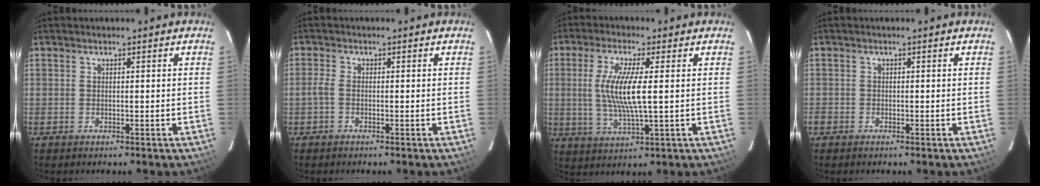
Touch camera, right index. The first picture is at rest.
{"total": 1.5, "force": [-0.8, 0.8, 1.1], "torque": [-0.029, 0.003, -0.020]}
{"total": 9.5, "force": [0.7, 1.2, 9.4], "torque": [-0.189, -0.006, 0.016]}
{"total": 1.2, "force": [-0.8, 1.0, 0.0], "torque": [-0.005, 0.002, -0.014]}